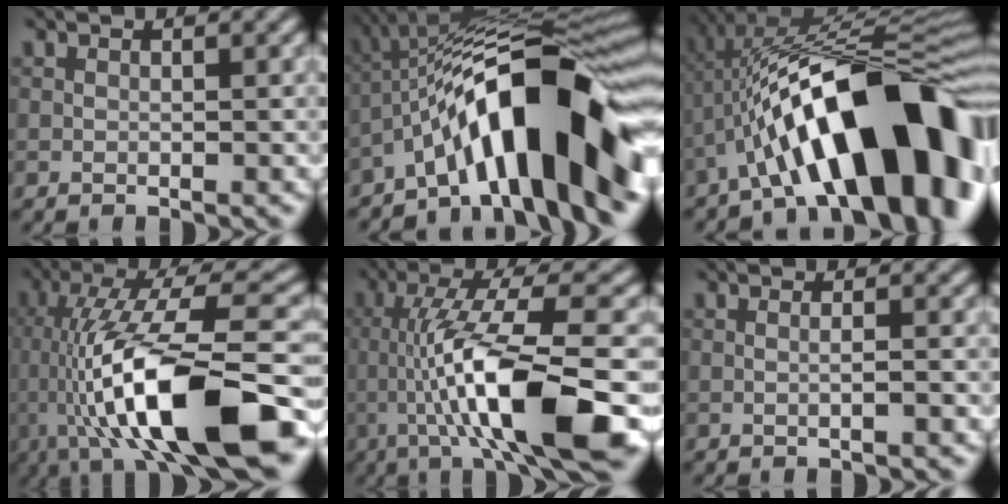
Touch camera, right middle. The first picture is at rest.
{"total": 13.1, "force": [-5.5, 3.4, 11.4], "torque": [-0.173, 0.034, -0.085]}
{"total": 16.1, "force": [-5.3, 5.5, 14.2], "torque": [-0.196, 0.047, -0.082]}
{"total": 13.8, "force": [-3.6, 3.3, 12.9], "torque": [-0.224, 0.031, -0.048]}
{"total": 11.1, "force": [-2.6, 1.7, 10.7], "torque": [-0.181, 0.028, -0.035]}
{"total": 1.4, "force": [-0.1, 0.5, 1.3], "torque": [0.001, 0.017, -0.012]}